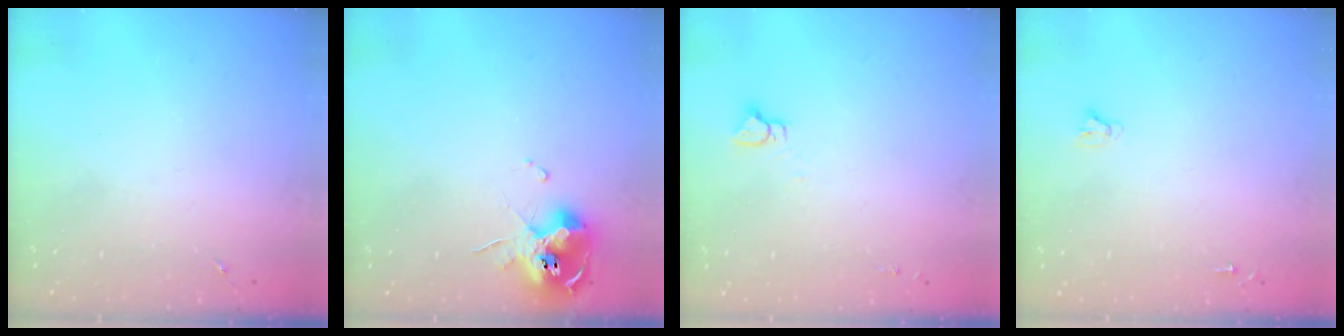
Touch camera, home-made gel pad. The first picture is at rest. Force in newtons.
{"total": 11.5, "press": 11.4, "slide": 1.8}
{"total": 3.2, "press": 3.2, "slide": 0.2}
{"total": 2.4, "press": 2.4, "slide": 0.2}